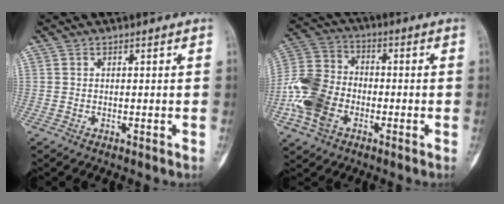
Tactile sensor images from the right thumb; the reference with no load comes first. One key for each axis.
{"total": 13.4, "fx": -4.1, "fy": 9.7, "fz": 8.2, "tx": -0.164, "ty": 0.021, "tz": -0.086}